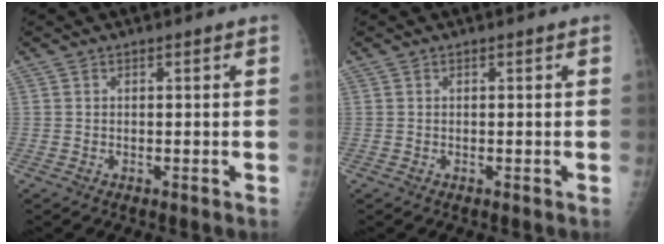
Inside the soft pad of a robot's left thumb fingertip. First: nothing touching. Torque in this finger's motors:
{"motor_torque": [0.02, -0.01, -0.02, -0.02, 0.00]}